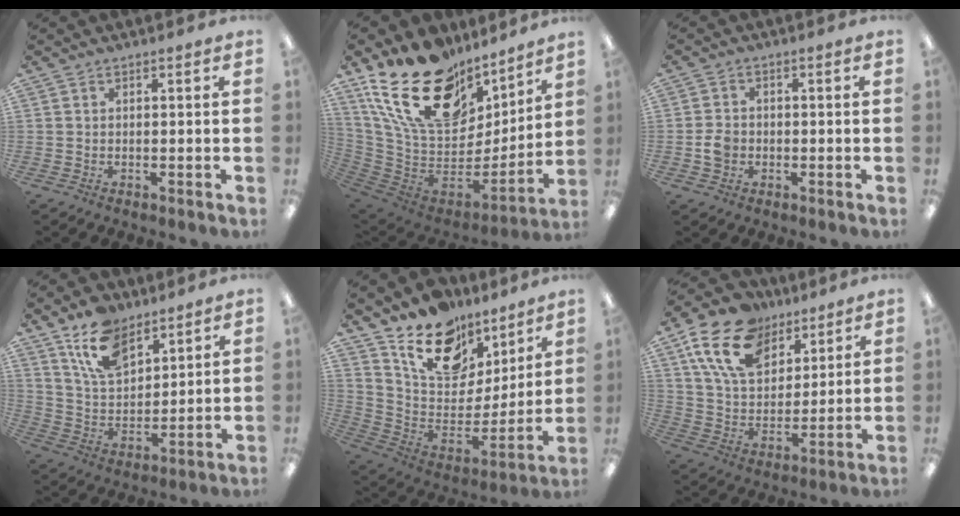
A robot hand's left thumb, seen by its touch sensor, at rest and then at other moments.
{"total": 25.4, "force": [14.4, 15.0, 14.5], "torque": [-0.260, -0.092, 0.277]}
{"total": 3.9, "force": [-0.9, 3.2, 2.1], "torque": [-0.034, 0.007, -0.014]}
{"total": 13.6, "force": [9.3, 7.3, 6.8], "torque": [-0.127, -0.038, 0.176]}
{"total": 18.3, "force": [12.7, 10.9, 7.5], "torque": [-0.137, -0.081, 0.229]}
{"total": 18.1, "force": [10.9, 11.3, 9.1], "torque": [-0.173, -0.039, 0.206]}